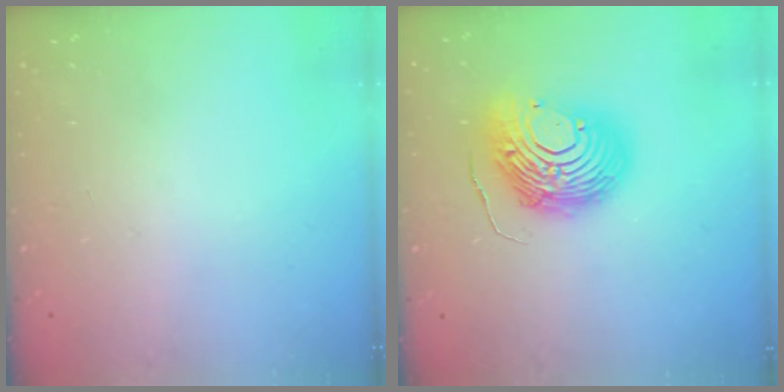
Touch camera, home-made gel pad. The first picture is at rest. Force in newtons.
{"total": 13.8, "press": 13.7, "slide": 1.3}